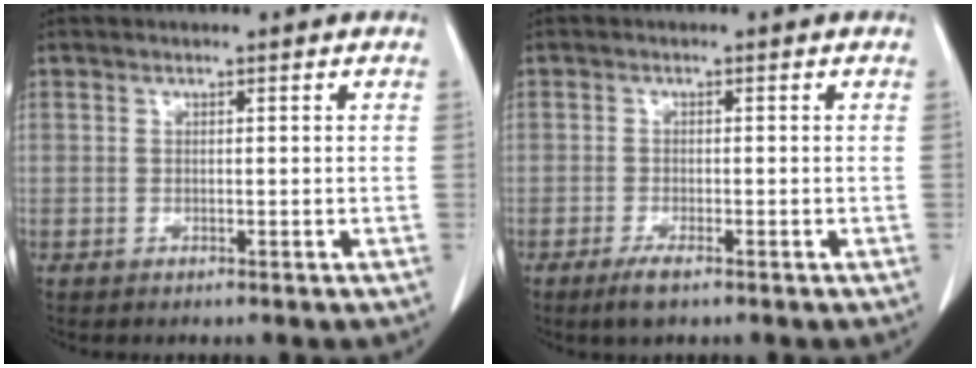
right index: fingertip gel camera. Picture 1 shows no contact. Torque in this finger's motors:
{"motor_torque": [0.27, -0.23, 0.03, 0.01]}